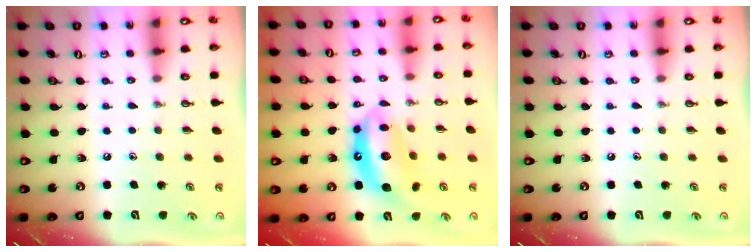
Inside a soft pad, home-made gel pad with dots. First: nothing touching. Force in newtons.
{"total": 13.1, "press": 13.0, "slide": 0.9}
{"total": 0.0}